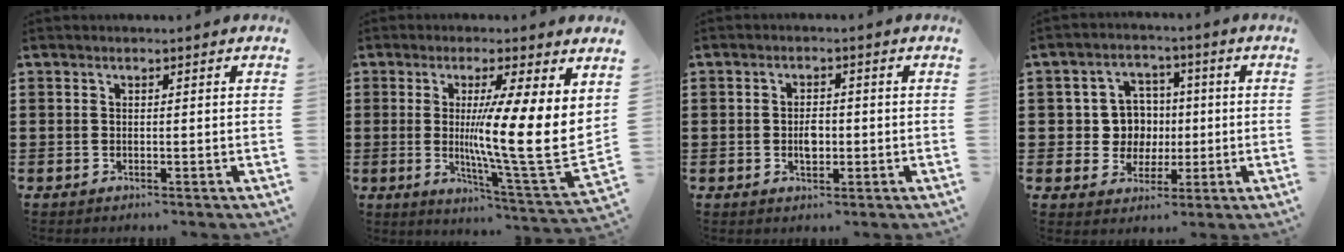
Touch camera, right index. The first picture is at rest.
{"total": 12.8, "force": [2.2, 1.1, 12.6], "torque": [-0.196, -0.048, 0.032]}
{"total": 3.0, "force": [-0.4, 1.5, 2.5], "torque": [-0.039, -0.001, -0.008]}
{"total": 6.7, "force": [0.3, 6.2, 2.6], "torque": [-0.067, 0.017, 0.006]}